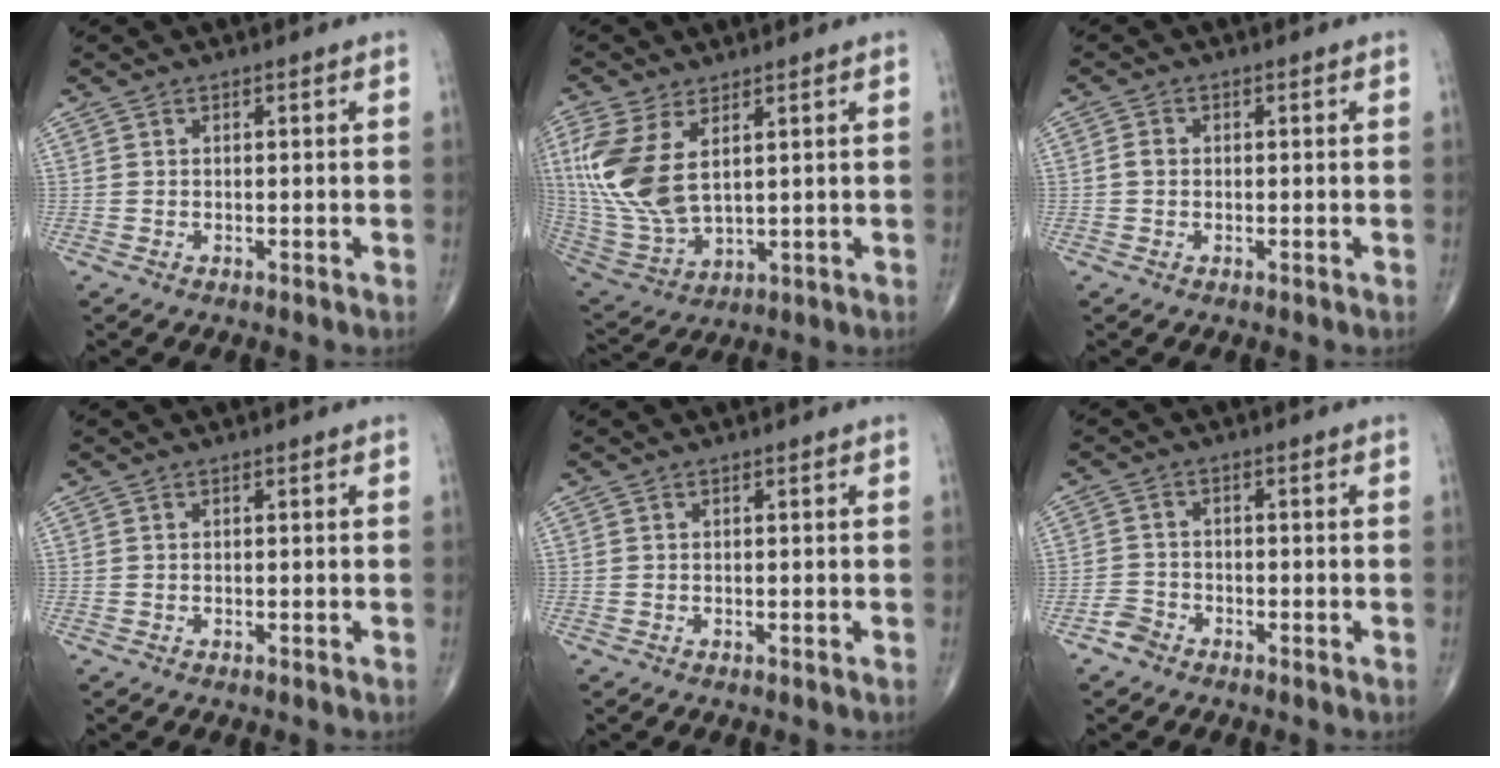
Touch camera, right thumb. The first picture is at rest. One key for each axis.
{"total": 14.3, "fx": 4.1, "fy": 7.5, "fz": 11.5, "tx": -0.258, "ty": -0.016, "tz": 0.098}
{"total": 1.6, "fx": -0.1, "fy": 1.3, "fz": 0.9, "tx": -0.014, "ty": 0.004, "tz": -0.003}
{"total": 0.0}
{"total": 0.0}
{"total": 2.6, "fx": -1.9, "fy": 1.6, "fz": 0.4, "tx": -0.005, "ty": 0.009, "tz": -0.042}